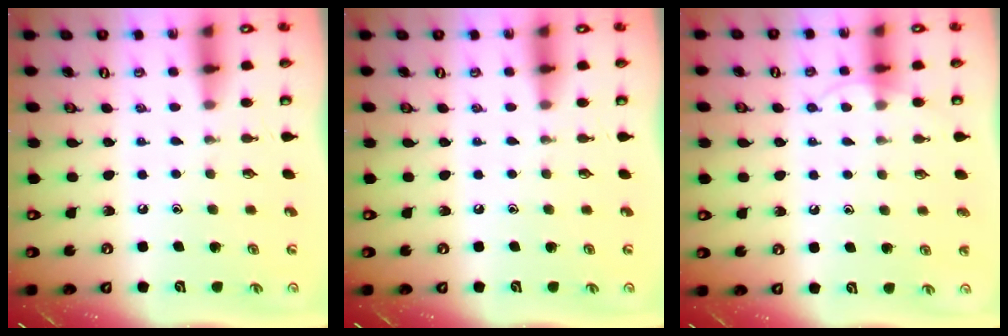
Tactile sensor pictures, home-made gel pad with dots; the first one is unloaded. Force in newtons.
{"total": 0.0}
{"total": 4.9, "press": 4.9, "slide": 0.4}